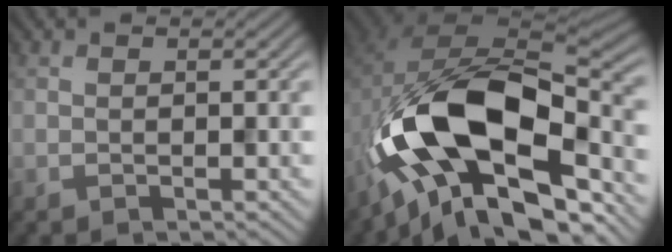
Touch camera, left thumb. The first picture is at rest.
{"total": 16.7, "force": [-6.2, 8.8, 12.8], "torque": [-0.216, -0.008, -0.118]}